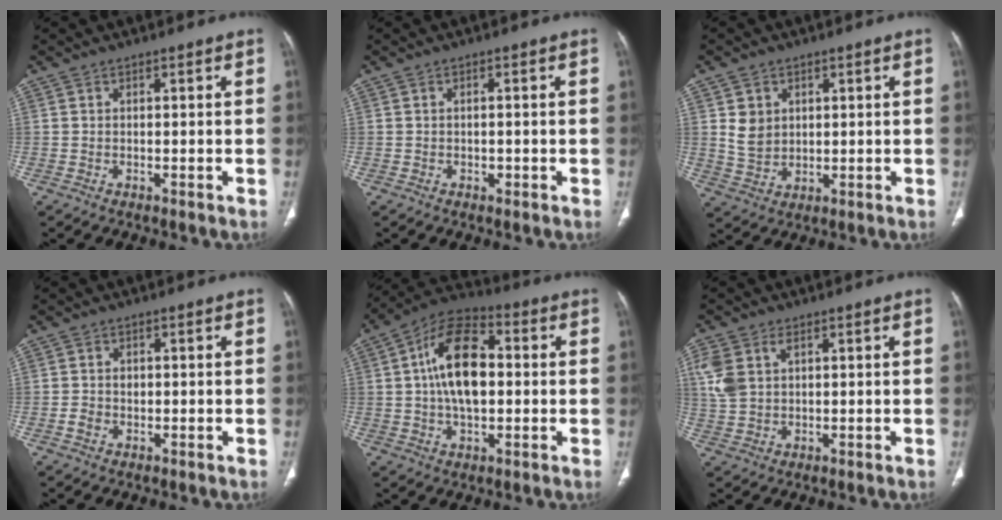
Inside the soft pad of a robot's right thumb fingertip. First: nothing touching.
{"total": 1.0, "force": [-0.3, 0.6, 0.7], "torque": [-0.012, 0.002, -0.004]}
{"total": 5.8, "force": [1.7, 4.7, 2.9], "torque": [-0.035, -0.013, 0.043]}
{"total": 2.1, "force": [-0.2, 1.7, 1.1], "torque": [-0.017, 0.008, 0.000]}
{"total": 15.2, "force": [1.3, 8.5, 12.5], "torque": [-0.208, 0.024, 0.013]}
{"total": 7.0, "force": [2.6, 4.4, 4.7], "torque": [-0.116, 0.006, 0.058]}